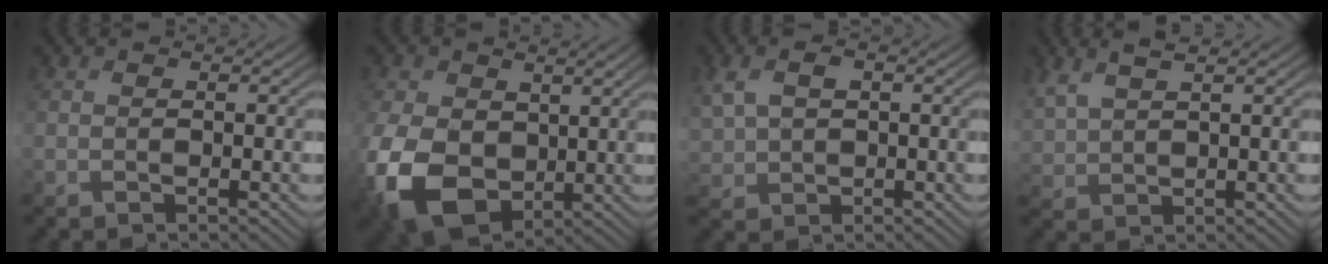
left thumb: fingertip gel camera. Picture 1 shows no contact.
{"total": 13.8, "force": [-1.3, 9.9, 9.6], "torque": [-0.266, -0.027, -0.026]}
{"total": 5.3, "force": [1.4, 3.6, 3.6], "torque": [-0.088, 0.002, 0.029]}
{"total": 4.5, "force": [3.1, 1.5, 3.0], "torque": [-0.082, 0.008, 0.068]}